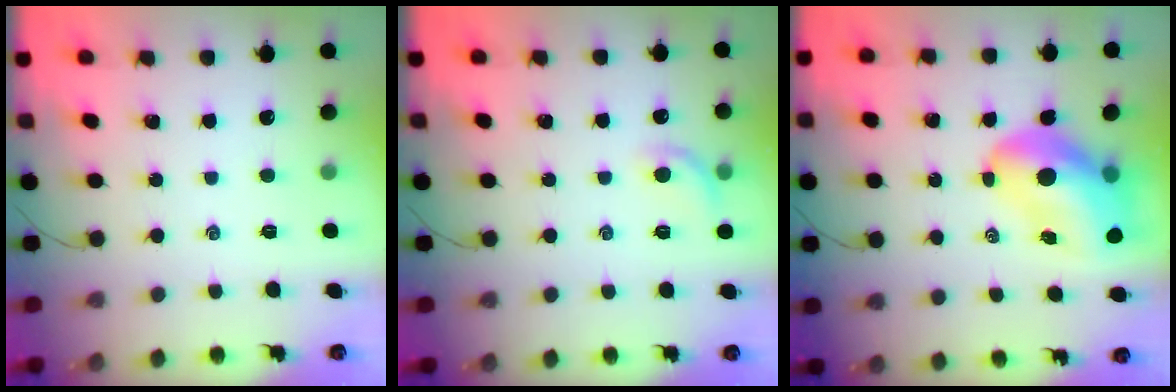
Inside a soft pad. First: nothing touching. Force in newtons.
{"total": 6.9, "press": 6.7, "slide": 1.7}
{"total": 14.3, "press": 13.7, "slide": 4.1}